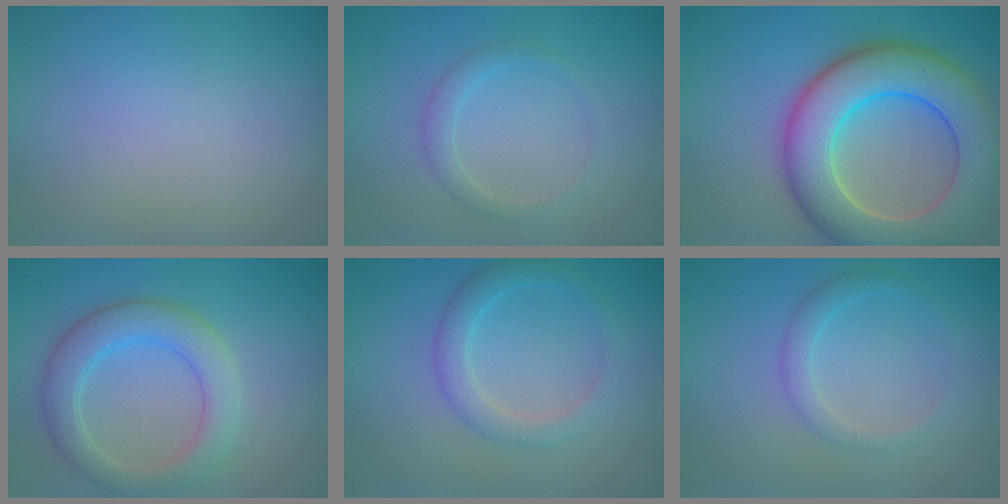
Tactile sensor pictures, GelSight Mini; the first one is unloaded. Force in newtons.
{"total": 1.6, "press": 1.6, "slide": 0.1}
{"total": 11.0, "press": 11.0, "slide": 0.7}
{"total": 4.8, "press": 4.8, "slide": 0.6}
{"total": 2.7, "press": 2.7, "slide": 0.1}
{"total": 1.9, "press": 1.9, "slide": 0.2}